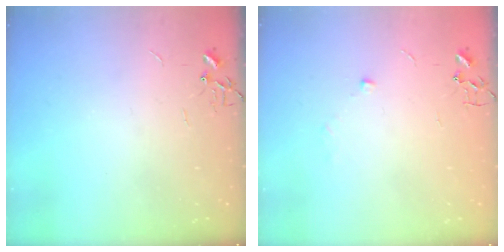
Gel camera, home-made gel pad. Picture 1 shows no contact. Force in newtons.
{"total": 4.3, "press": 4.2, "slide": 1.2}